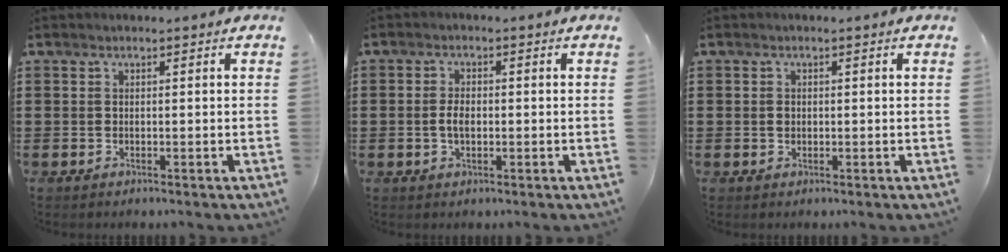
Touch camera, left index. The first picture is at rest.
{"total": 2.7, "force": [-0.2, 1.4, 2.3], "torque": [-0.053, 0.001, -0.007]}
{"total": 1.1, "force": [0.0, 0.9, 0.6], "torque": [-0.015, 0.006, 0.000]}